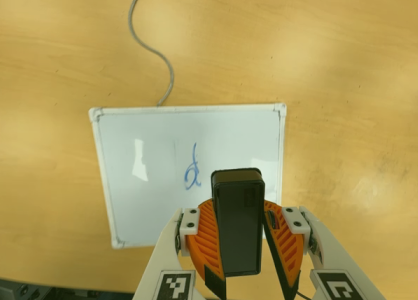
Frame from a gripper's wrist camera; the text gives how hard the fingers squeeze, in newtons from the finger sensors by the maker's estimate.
{"total": 8.8, "left": 9.7, "right": 7.9}